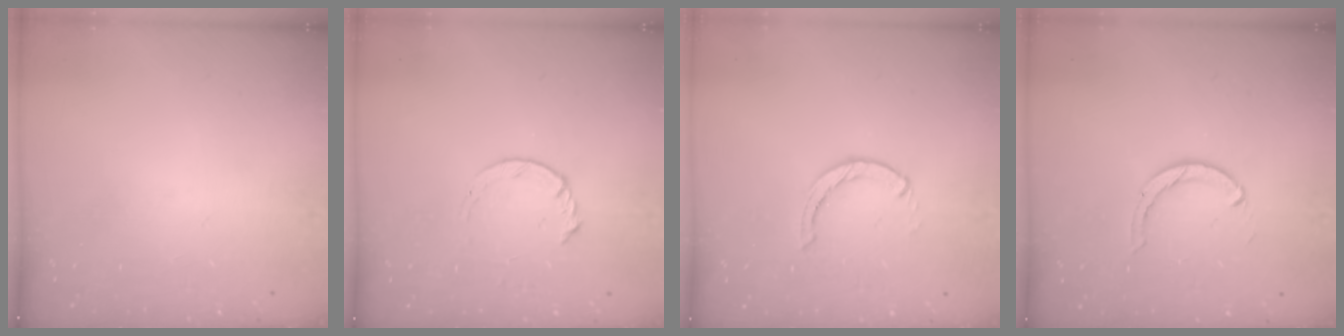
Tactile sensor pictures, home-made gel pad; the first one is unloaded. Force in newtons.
{"total": 4.7, "press": 4.7, "slide": 0.6}
{"total": 0.6, "press": 0.6, "slide": 0.2}
{"total": 2.2, "press": 2.2, "slide": 0.3}